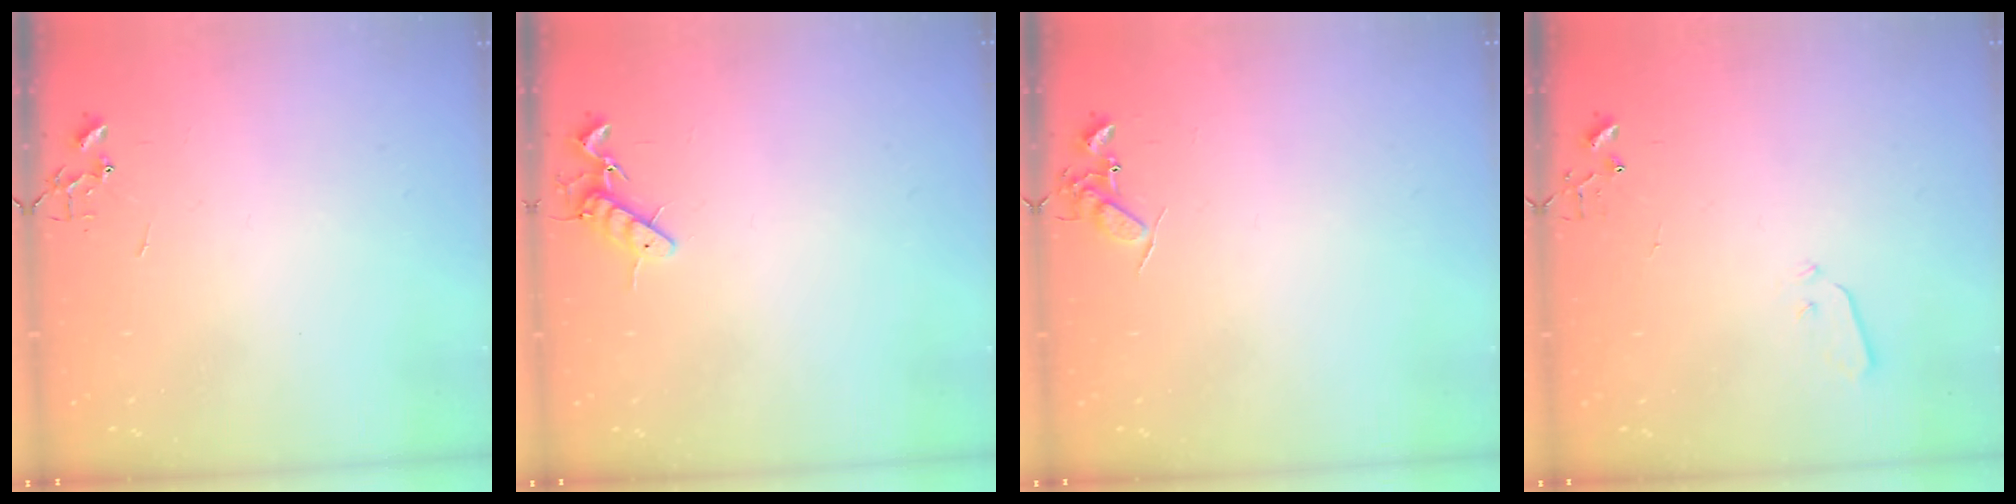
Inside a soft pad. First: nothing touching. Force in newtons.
{"total": 8.0, "press": 7.9, "slide": 1.4}
{"total": 7.2, "press": 7.2, "slide": 0.9}
{"total": 3.6, "press": 3.6, "slide": 0.6}